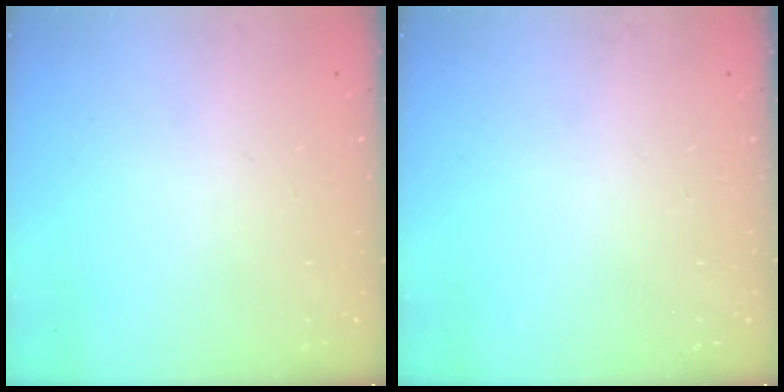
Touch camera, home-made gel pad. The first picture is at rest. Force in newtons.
{"total": 0.0}